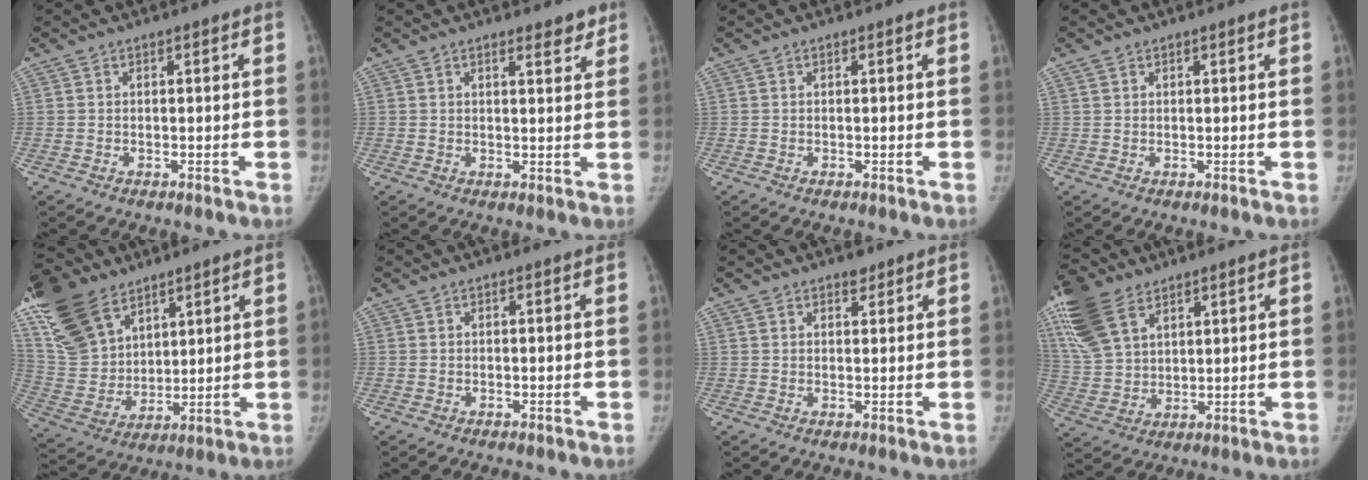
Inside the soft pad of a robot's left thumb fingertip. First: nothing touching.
{"total": 2.9, "force": [2.2, 0.9, 1.7], "torque": [-0.010, -0.014, 0.028]}
{"total": 0.0}
{"total": 0.9, "force": [0.6, 0.5, 0.3], "torque": [-0.007, 0.004, 0.012]}
{"total": 19.7, "force": [12.3, 11.6, 10.2], "torque": [-0.197, -0.023, 0.244]}
{"total": 0.0}
{"total": 2.3, "force": [1.7, 1.2, 0.8], "torque": [-0.001, -0.011, 0.025]}
{"total": 15.2, "force": [8.8, 8.8, 8.7], "torque": [-0.190, -0.011, 0.178]}